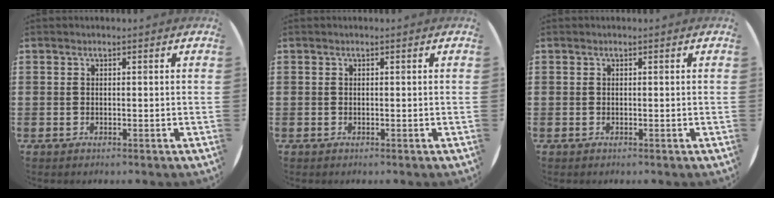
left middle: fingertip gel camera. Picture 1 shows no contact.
{"total": 0.0}
{"total": 0.0}